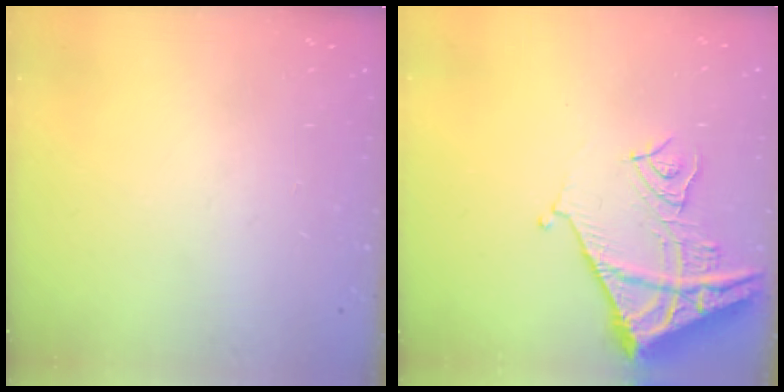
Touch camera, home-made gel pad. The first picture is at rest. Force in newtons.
{"total": 12.8, "press": 12.7, "slide": 1.6}